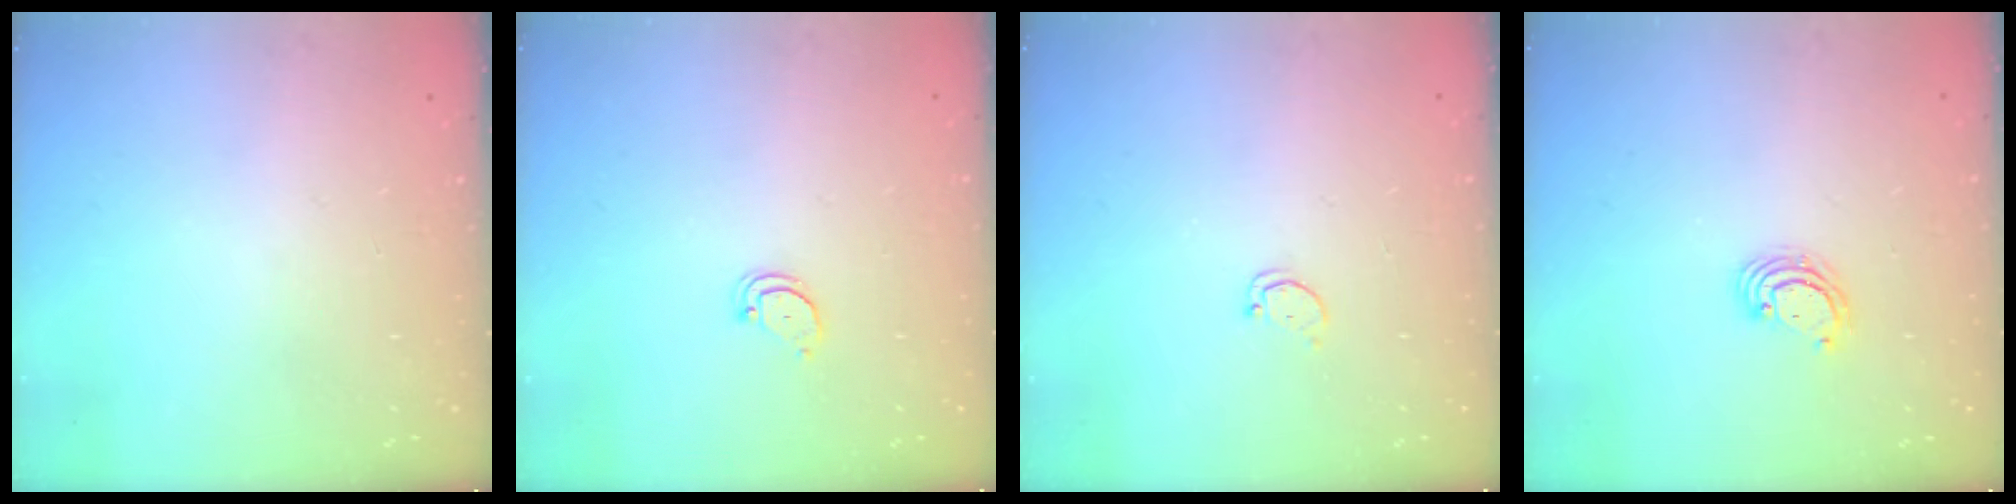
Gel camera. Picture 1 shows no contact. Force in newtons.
{"total": 2.4, "press": 2.4, "slide": 0.2}
{"total": 1.7, "press": 1.7, "slide": 0.2}
{"total": 3.6, "press": 3.6, "slide": 0.2}